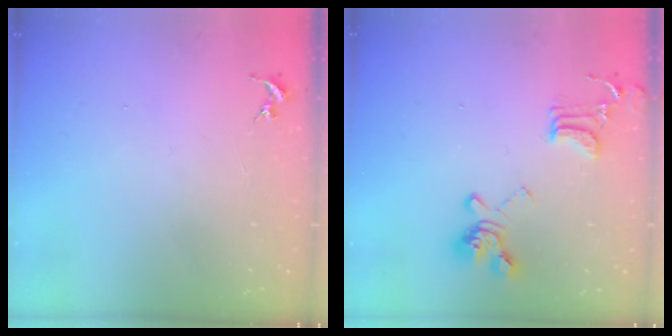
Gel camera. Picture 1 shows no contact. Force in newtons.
{"total": 16.4, "press": 16.3, "slide": 1.5}